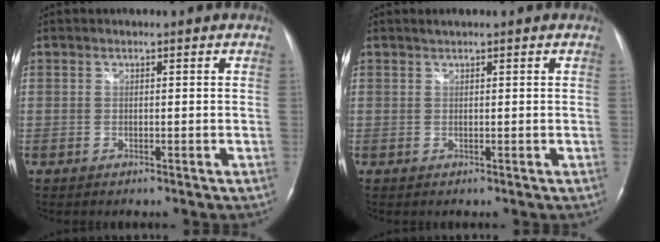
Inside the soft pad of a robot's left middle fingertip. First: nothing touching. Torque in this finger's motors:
{"motor_torque": [0.09, -0.04, -0.08, 0.00]}